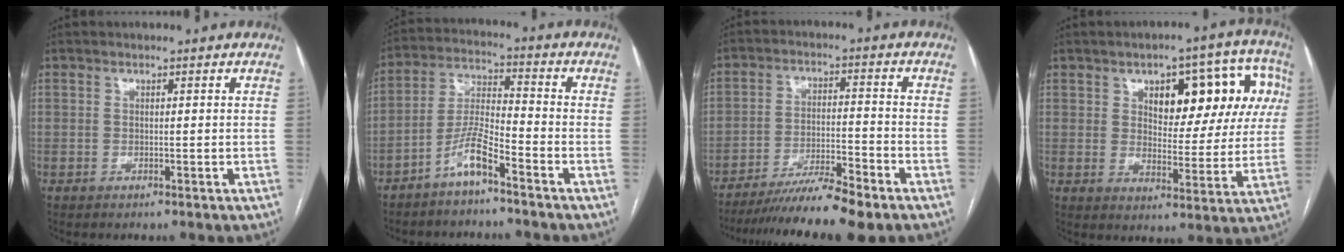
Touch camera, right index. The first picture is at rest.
{"total": 6.7, "force": [-4.6, 0.7, 4.7], "torque": [-0.105, 0.004, -0.094]}
{"total": 11.0, "force": [-9.1, 0.2, 6.2], "torque": [-0.094, -0.016, -0.152]}
{"total": 15.1, "force": [5.3, 6.8, 12.3], "torque": [-0.141, 0.039, 0.073]}